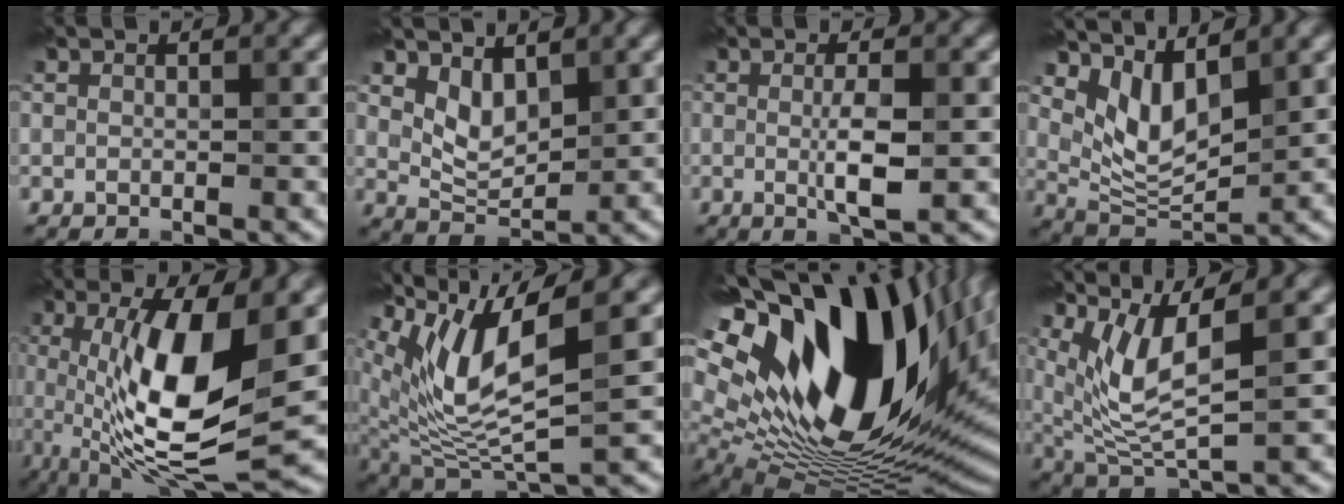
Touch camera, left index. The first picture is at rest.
{"total": 3.0, "force": [1.7, 1.6, 2.0], "torque": [-0.037, -0.007, 0.037]}
{"total": 3.1, "force": [0.0, 0.6, 3.1], "torque": [-0.057, -0.001, 0.001]}
{"total": 5.3, "force": [2.7, 2.5, 3.8], "torque": [-0.077, -0.016, 0.055]}
{"total": 10.9, "force": [0.7, 2.9, 10.5], "torque": [-0.184, -0.006, 0.017]}
{"total": 9.2, "force": [3.9, 2.7, 7.9], "torque": [-0.168, -0.005, 0.077]}
{"total": 22.5, "force": [8.2, 12.1, 17.1], "torque": [-0.297, -0.003, 0.157]}
{"total": 6.0, "force": [2.5, 1.6, 5.2], "torque": [-0.121, -0.013, 0.057]}